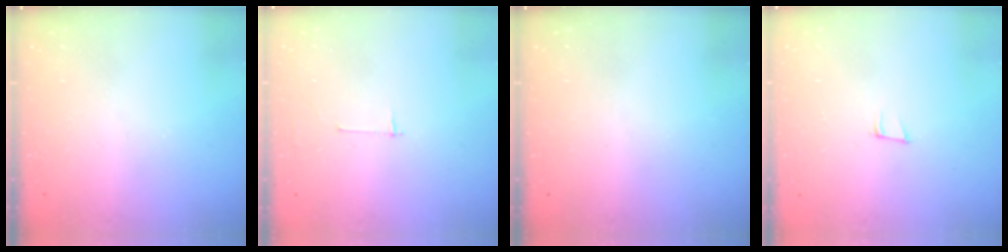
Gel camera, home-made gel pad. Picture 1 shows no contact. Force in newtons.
{"total": 2.7, "press": 2.7, "slide": 0.3}
{"total": 0.0}
{"total": 5.8, "press": 4.7, "slide": 3.4}